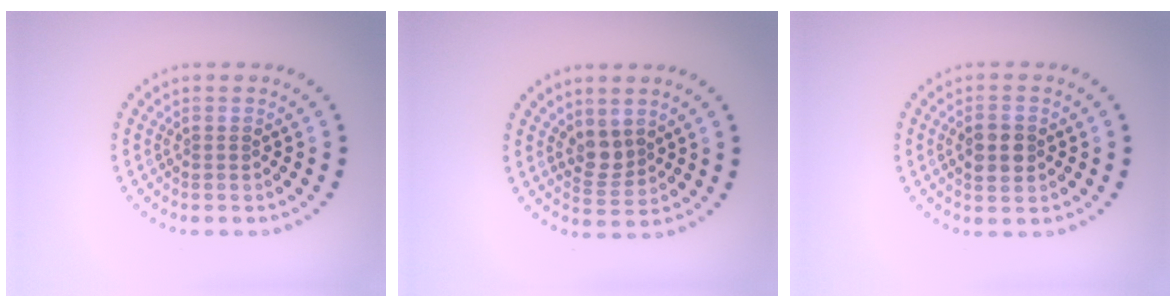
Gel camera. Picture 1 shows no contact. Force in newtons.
{"total": 2.1, "press": 1.8, "slide": 1.2}
{"total": 2.8, "press": 2.8, "slide": 0.1}